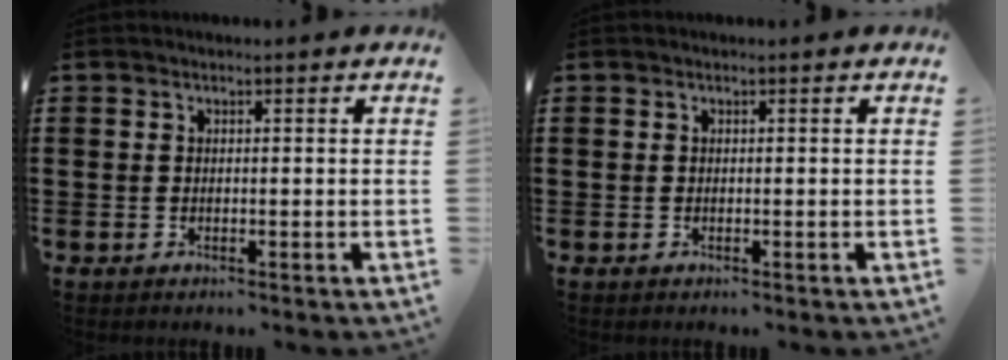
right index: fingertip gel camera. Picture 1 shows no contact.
{"total": 0.0}